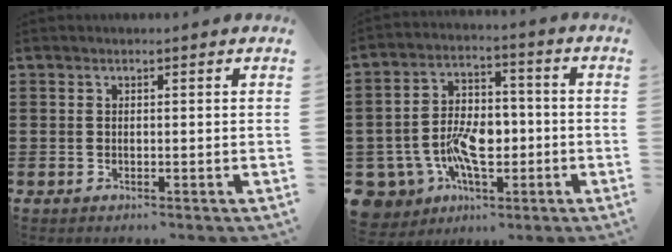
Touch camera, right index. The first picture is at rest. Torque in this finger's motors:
{"motor_torque": [1.32, 0.82, 0.44, 0.16]}